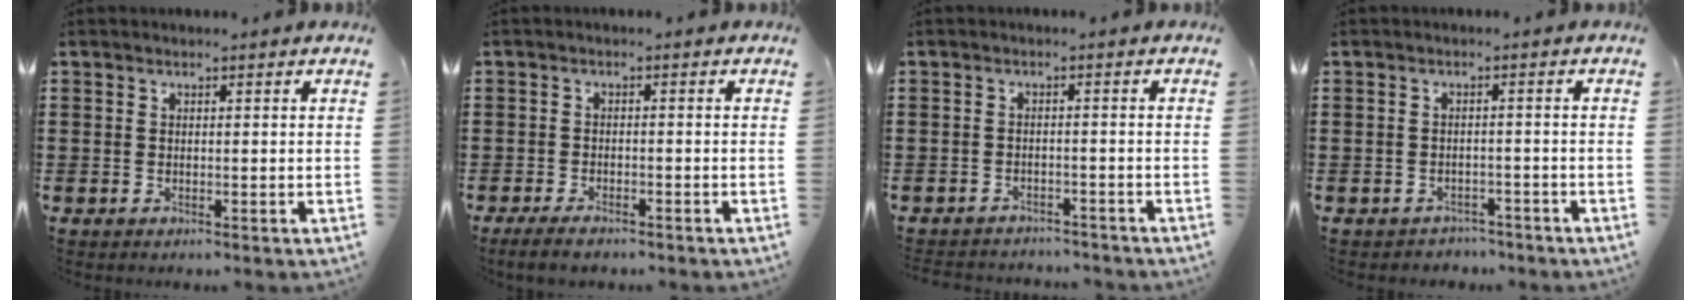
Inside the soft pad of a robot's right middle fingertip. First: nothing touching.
{"total": 2.2, "force": [-1.7, 0.5, 1.4], "torque": [-0.030, 0.000, -0.034]}
{"total": 2.3, "force": [-2.3, 0.3, 0.0], "torque": [-0.008, -0.002, -0.049]}
{"total": 1.8, "force": [-1.8, 0.5, -0.2], "torque": [-0.005, 0.001, -0.041]}